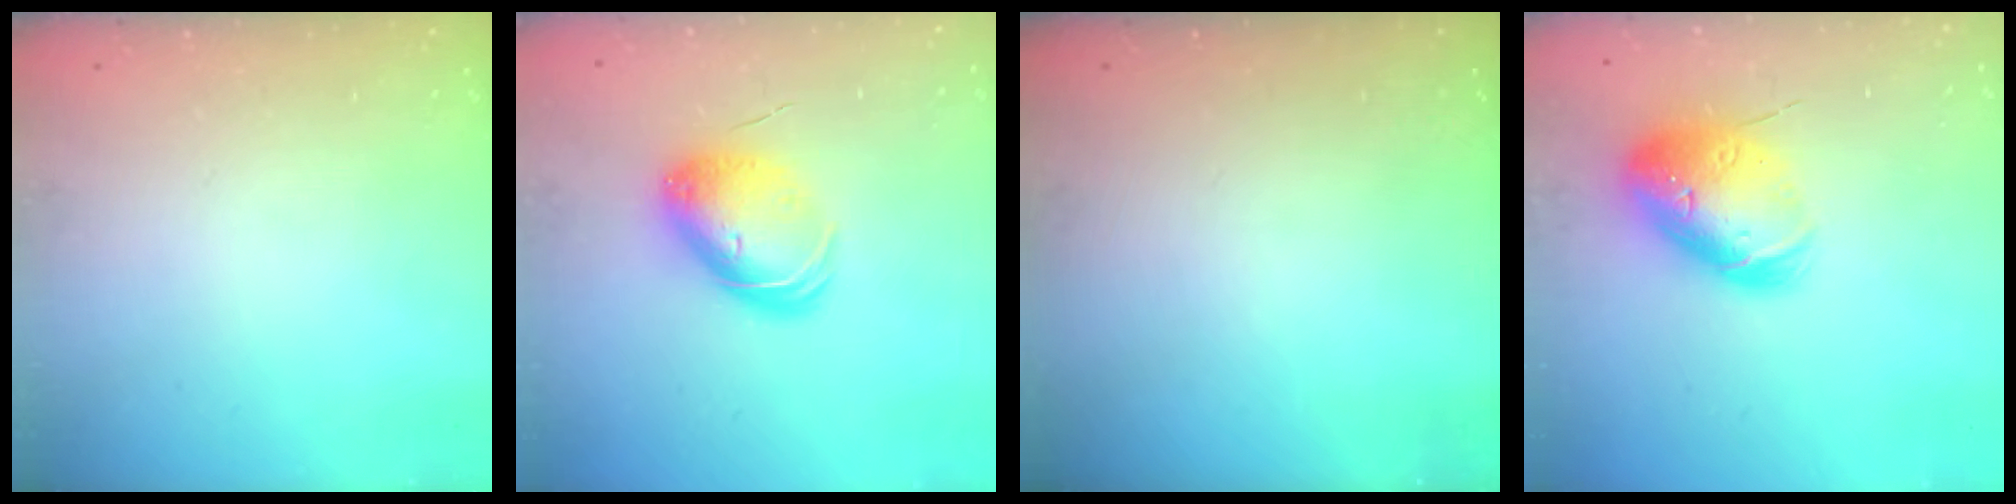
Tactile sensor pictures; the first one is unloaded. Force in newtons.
{"total": 10.3, "press": 10.3, "slide": 0.8}
{"total": 0.0}
{"total": 19.7, "press": 19.5, "slide": 2.9}